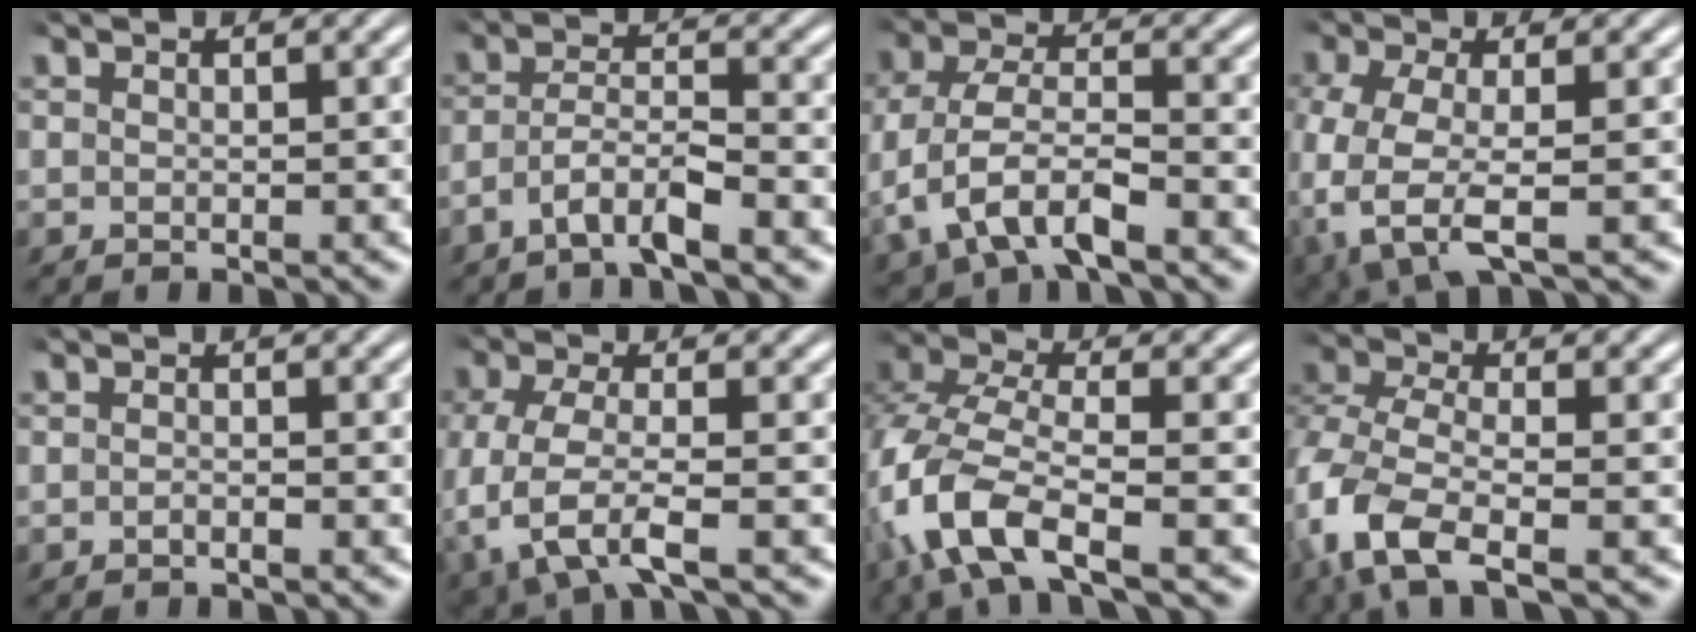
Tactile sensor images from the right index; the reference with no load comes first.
{"total": 3.9, "force": [-2.8, 1.6, 2.2], "torque": [-0.051, -0.013, -0.049]}
{"total": 8.3, "force": [-2.4, 5.8, 5.4], "torque": [-0.140, -0.036, -0.028]}
{"total": 7.9, "force": [-2.4, 5.4, 5.3], "torque": [-0.156, -0.054, -0.023]}
{"total": 1.0, "force": [-0.8, 0.4, 0.3], "torque": [-0.008, 0.005, -0.021]}
{"total": 6.8, "force": [-1.8, 4.4, 4.8], "torque": [-0.143, -0.043, -0.016]}
{"total": 8.4, "force": [-2.8, 5.4, 5.8], "torque": [-0.174, -0.041, -0.038]}
{"total": 7.7, "force": [-3.0, 4.8, 5.2], "torque": [-0.157, -0.054, -0.029]}